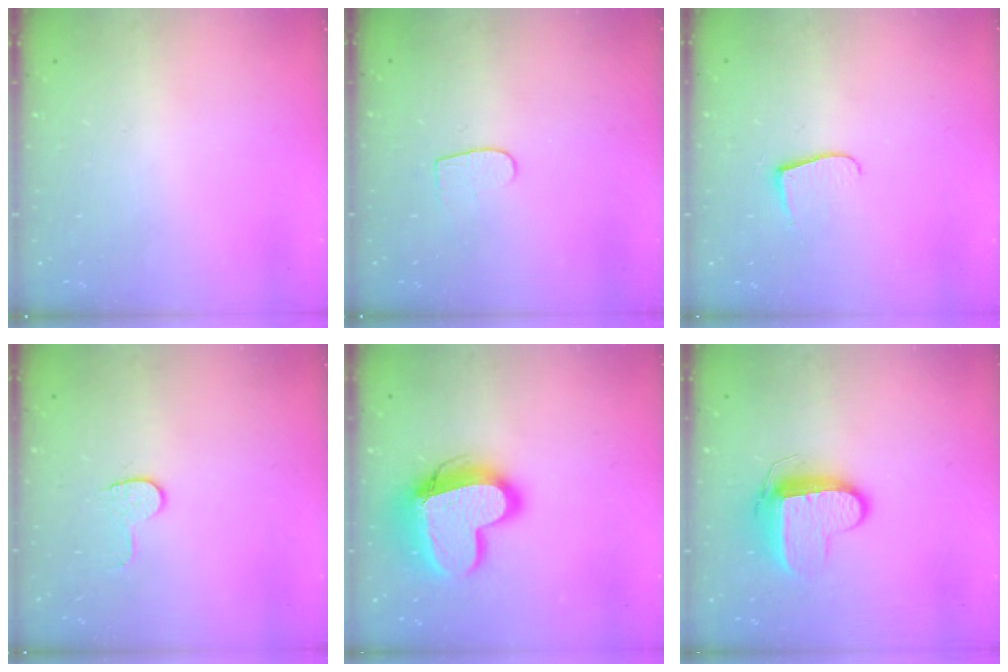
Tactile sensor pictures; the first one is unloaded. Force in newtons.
{"total": 3.9, "press": 3.9, "slide": 0.4}
{"total": 6.9, "press": 6.9, "slide": 0.7}
{"total": 5.4, "press": 5.4, "slide": 0.5}
{"total": 16.8, "press": 16.7, "slide": 1.8}
{"total": 10.3, "press": 10.3, "slide": 1.0}